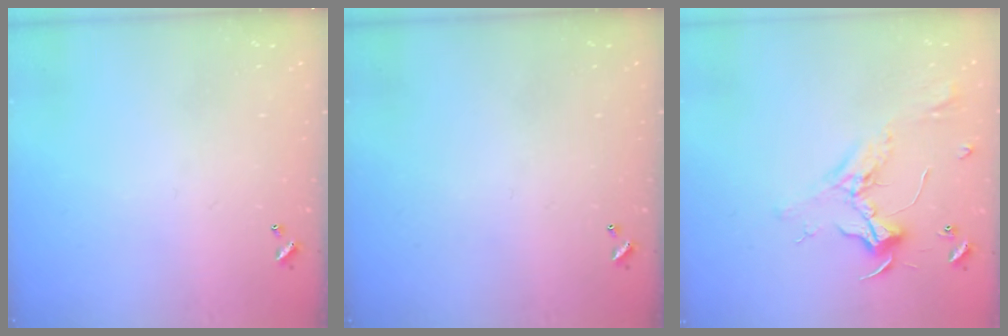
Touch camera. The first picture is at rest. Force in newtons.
{"total": 0.0}
{"total": 2.3, "press": 2.1, "slide": 0.9}